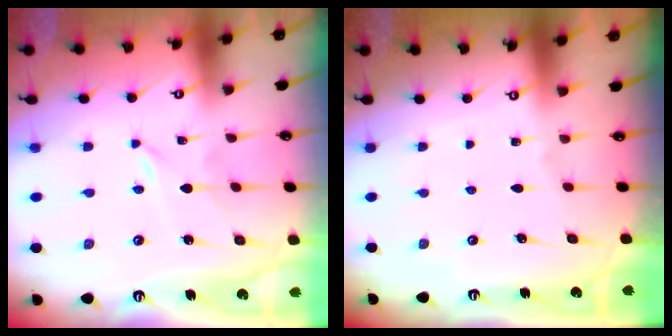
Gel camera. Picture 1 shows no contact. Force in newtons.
{"total": 0.0}